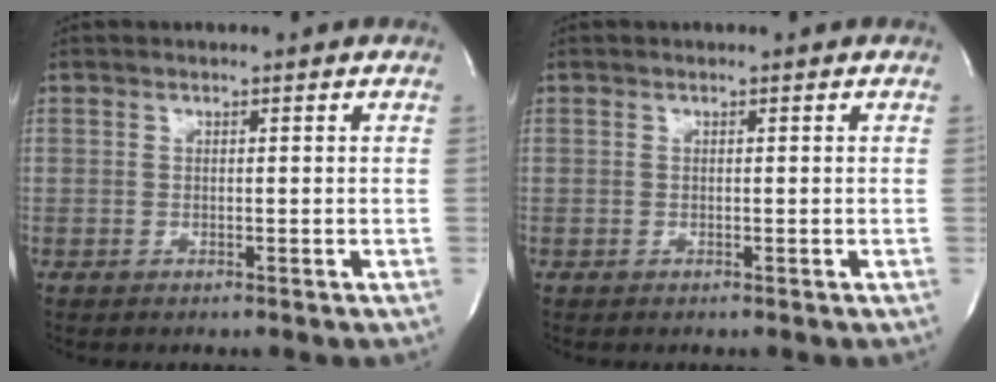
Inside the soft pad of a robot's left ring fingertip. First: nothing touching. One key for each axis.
{"total": 0.0}